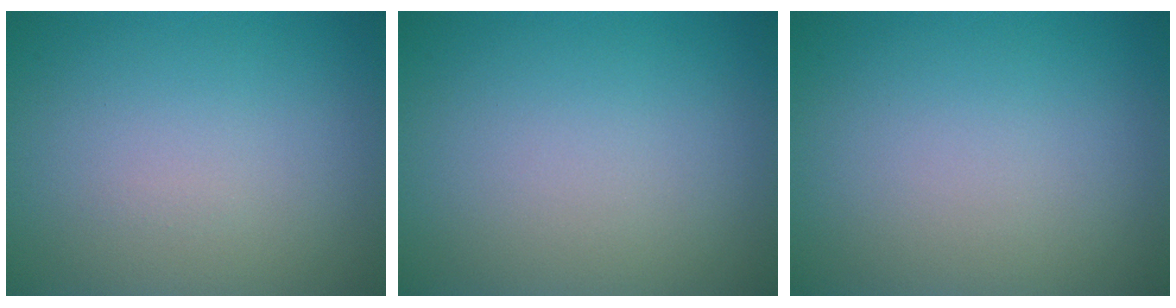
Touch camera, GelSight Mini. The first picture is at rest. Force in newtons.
{"total": 0.0}
{"total": 0.0}